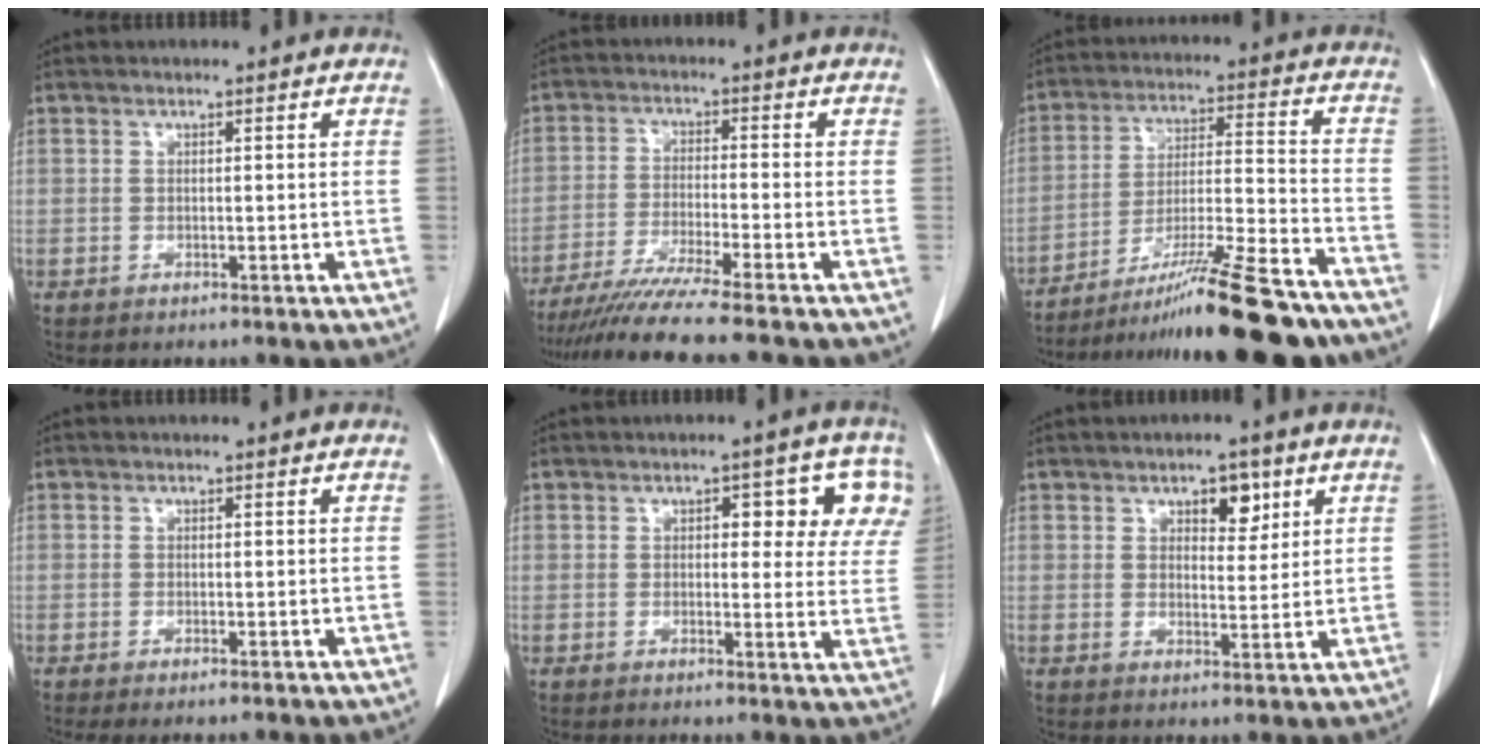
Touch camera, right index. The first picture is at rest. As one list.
[{"total": 11.1, "force": [-9.3, -1.5, 5.9], "torque": [-0.086, -0.033, -0.154]}, {"total": 21.9, "force": [-18.0, 0.2, 12.4], "torque": [-0.164, -0.013, -0.286]}, {"total": 1.3, "force": [-0.9, 0.1, 0.9], "torque": [-0.015, -0.005, -0.016]}, {"total": 8.8, "force": [3.6, 4.2, 6.9], "torque": [-0.060, 0.017, 0.036]}, {"total": 4.7, "force": [2.5, 2.3, 3.2], "torque": [-0.041, 0.003, 0.036]}]